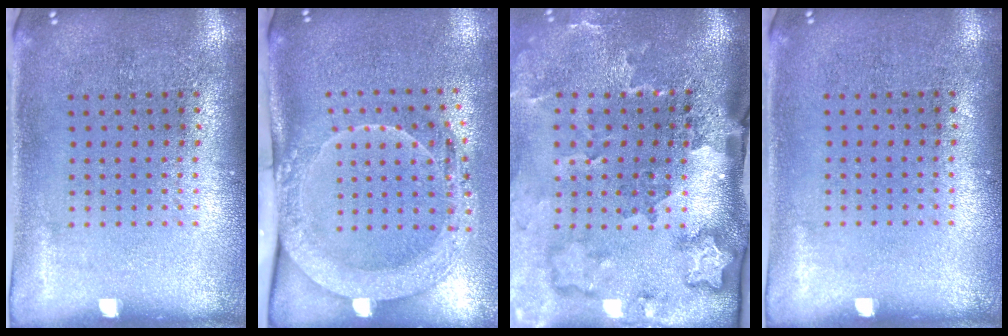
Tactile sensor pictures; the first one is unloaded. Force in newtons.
{"total": 2.1, "press": 2.0, "slide": 0.5}
{"total": 3.5, "press": 2.3, "slide": 2.6}
{"total": 0.0}